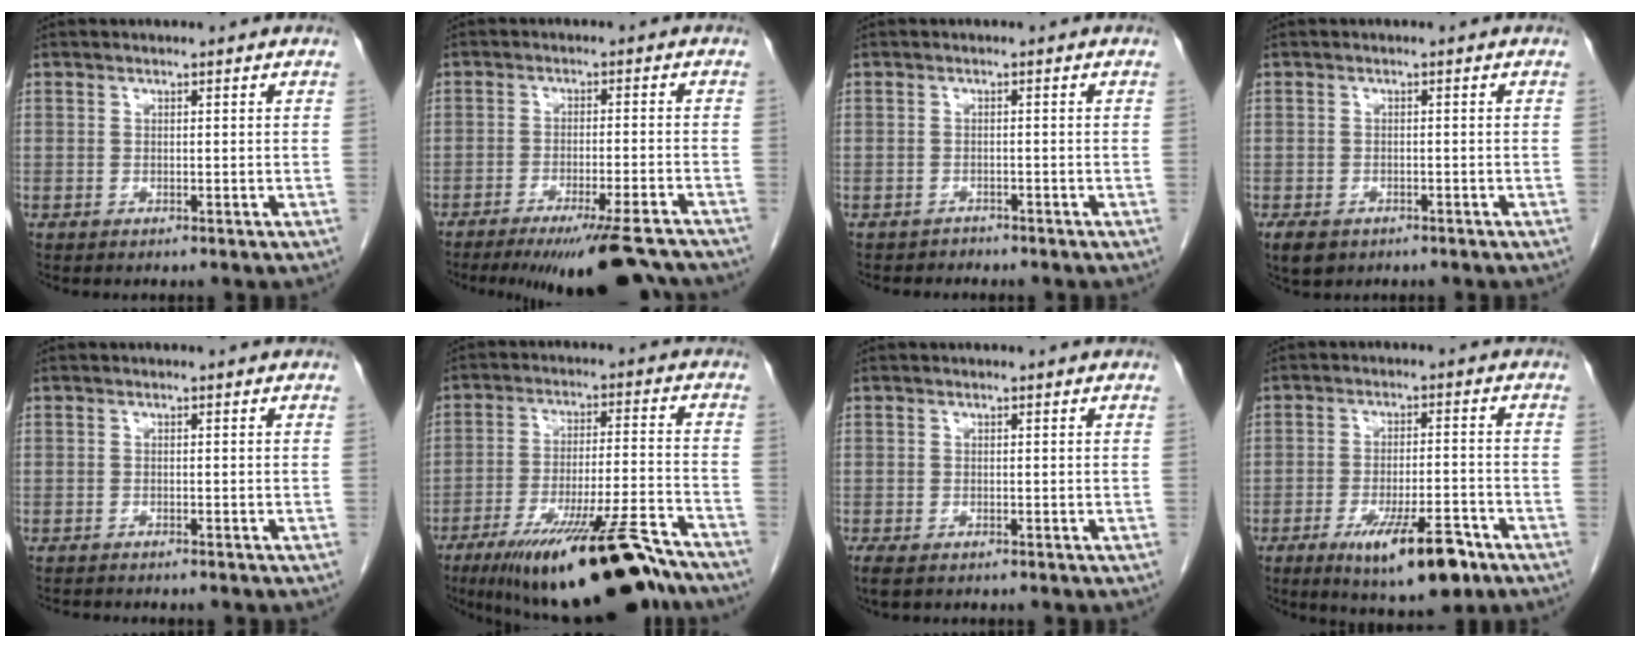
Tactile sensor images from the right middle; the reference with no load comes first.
{"total": 13.7, "force": [-11.8, 0.6, 6.9], "torque": [-0.078, -0.023, -0.167]}
{"total": 1.5, "force": [-1.4, 0.6, -0.3], "torque": [-0.001, 0.000, -0.023]}
{"total": 3.7, "force": [-2.5, 2.2, 1.7], "torque": [-0.029, -0.004, -0.033]}
{"total": 4.1, "force": [-3.7, 0.7, 1.6], "torque": [-0.023, -0.003, -0.048]}
{"total": 21.9, "force": [-16.7, 2.1, 14.0], "torque": [-0.175, -0.012, -0.262]}
{"total": 2.7, "force": [-1.9, 1.1, 1.5], "torque": [-0.028, -0.007, -0.027]}
{"total": 10.7, "force": [-6.2, 2.4, 8.3], "torque": [-0.132, -0.012, -0.091]}